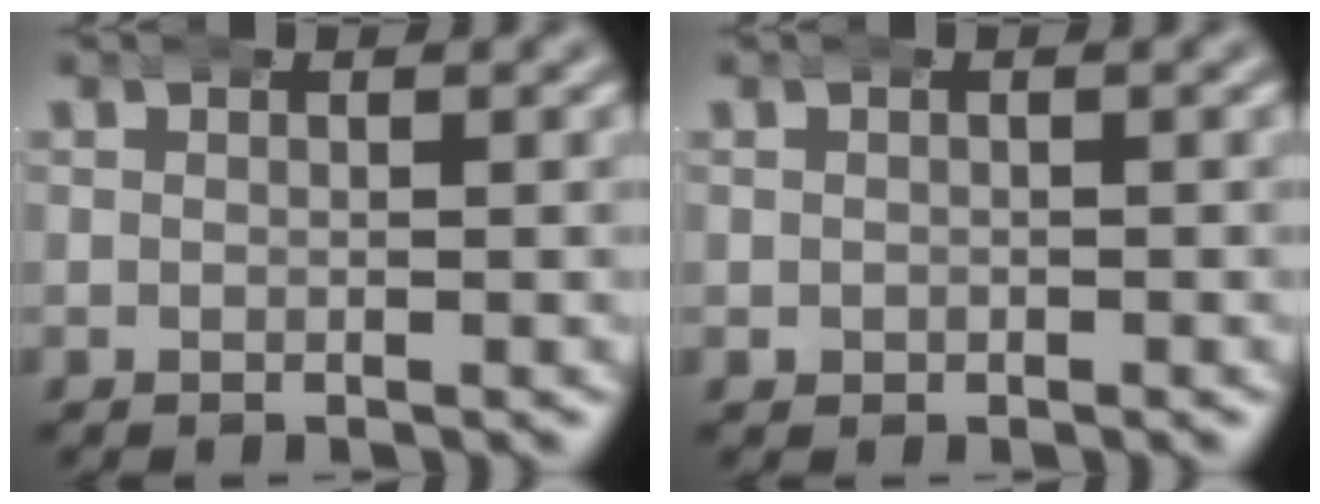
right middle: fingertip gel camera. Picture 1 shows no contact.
{"total": 0.7, "force": [-0.1, 0.6, 0.1], "torque": [-0.007, -0.003, 0.004]}